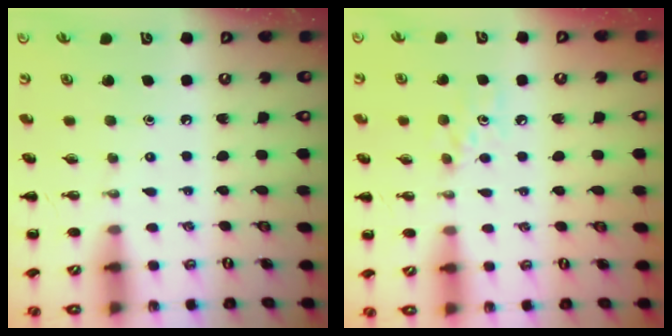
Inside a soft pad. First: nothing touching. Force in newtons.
{"total": 5.8, "press": 5.6, "slide": 1.7}